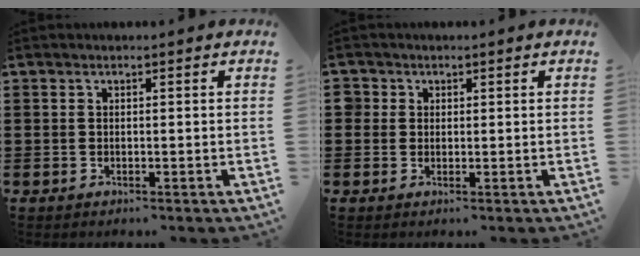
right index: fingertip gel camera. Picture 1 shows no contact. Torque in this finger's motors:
{"motor_torque": [-0.01, 0.01, 0.01, 0.00]}